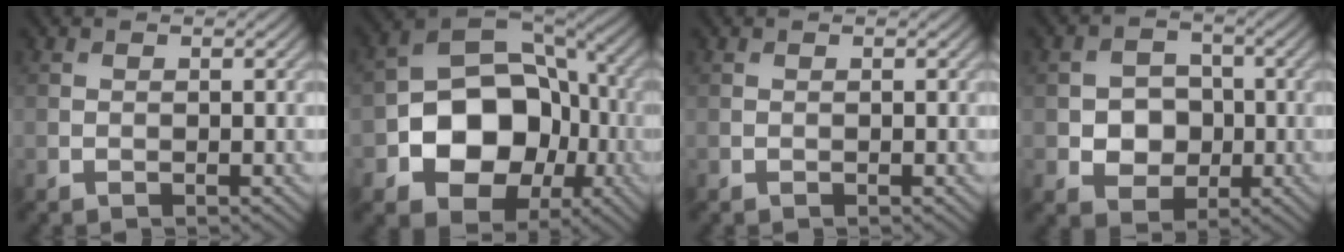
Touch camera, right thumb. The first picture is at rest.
{"total": 13.6, "force": [-3.5, 10.1, 8.3], "torque": [-0.150, -0.023, -0.071]}
{"total": 0.0}
{"total": 4.8, "force": [-0.7, 4.1, 2.4], "torque": [-0.045, 0.002, -0.022]}